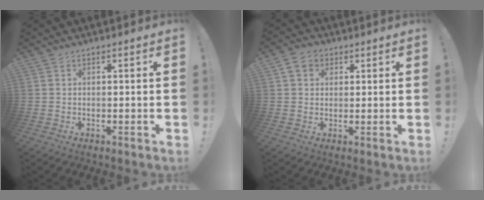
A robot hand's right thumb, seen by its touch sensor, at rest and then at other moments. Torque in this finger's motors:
{"motor_torque": [0.69, 0.88, 0.17, -0.11, 0.00]}